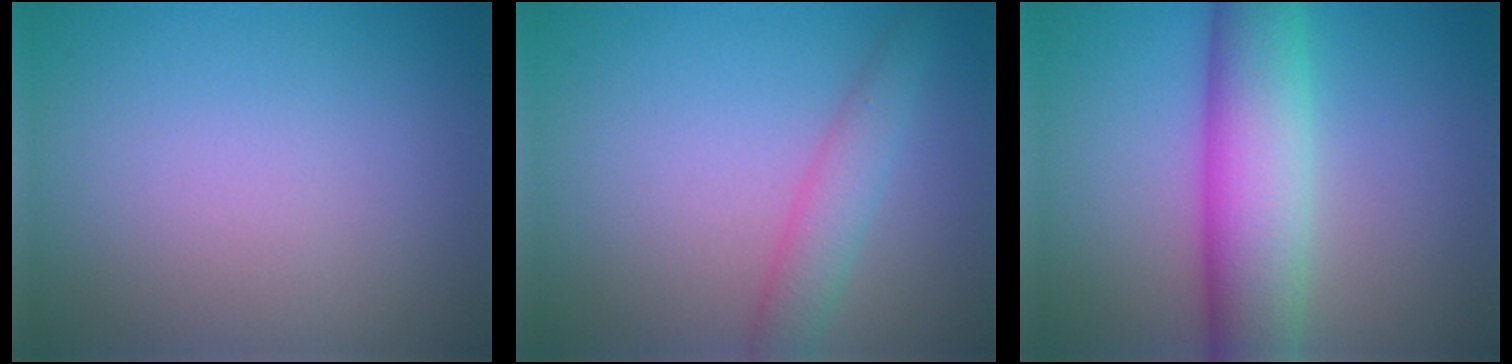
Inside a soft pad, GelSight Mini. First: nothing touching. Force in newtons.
{"total": 2.8, "press": 2.8, "slide": 0.1}
{"total": 8.3, "press": 8.3, "slide": 0.3}